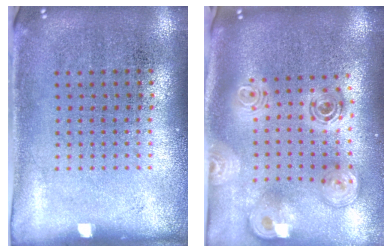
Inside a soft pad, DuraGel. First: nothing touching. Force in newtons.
{"total": 2.8, "press": 2.0, "slide": 2.0}